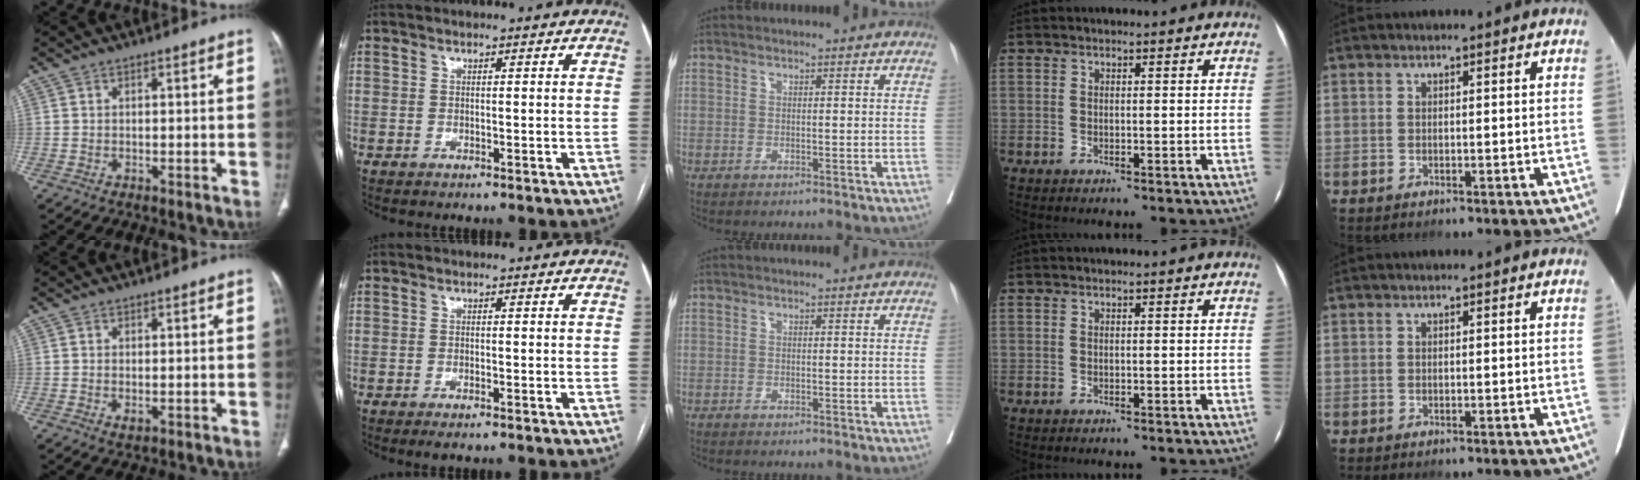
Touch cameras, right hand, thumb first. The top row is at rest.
{"thumb": {"total": 1.1, "force": [-0.2, 0.6, 0.9], "torque": [-0.020, -0.006, 0.001]}, "index": {"total": 1.7, "force": [-1.2, 0.2, 1.2], "torque": [-0.020, -0.004, -0.017]}, "middle": {"total": 0.6, "force": [-0.3, -0.3, -0.4], "torque": [0.007, 0.003, -0.010]}}